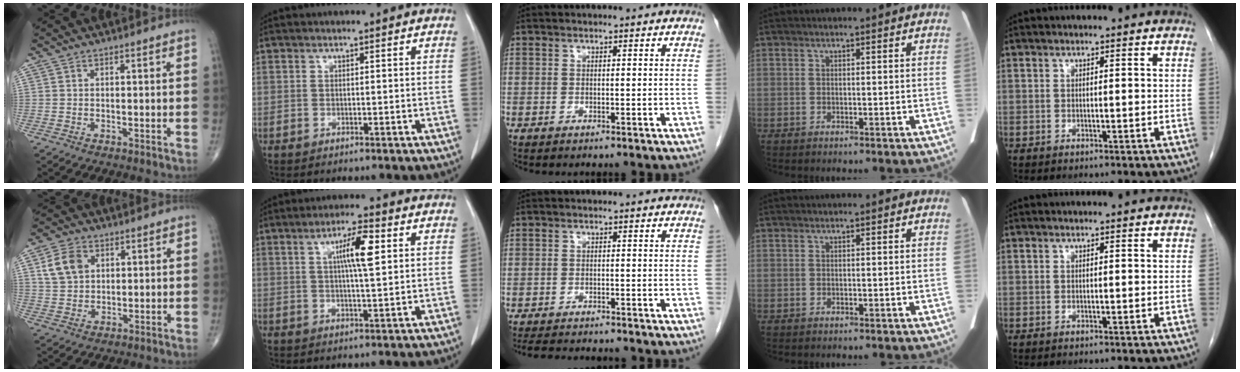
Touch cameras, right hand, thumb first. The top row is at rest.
{"thumb": {"total": 7.0, "force": [2.5, 5.2, 4.0], "torque": [-0.062, -0.004, 0.048]}, "index": {"total": 6.7, "force": [2.0, 0.7, 6.4], "torque": [-0.113, 0.004, 0.033]}, "middle": {"total": 6.9, "force": [-6.5, 0.9, 2.3], "torque": [-0.034, -0.010, -0.099]}}